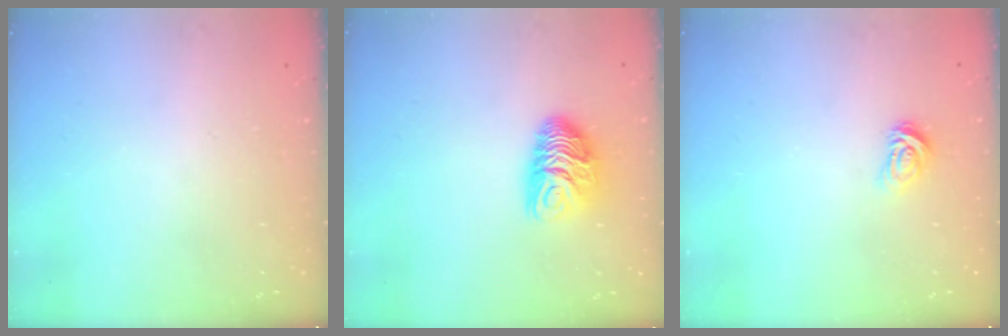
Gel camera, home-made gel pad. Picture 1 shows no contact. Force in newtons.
{"total": 8.8, "press": 8.8, "slide": 0.3}
{"total": 2.9, "press": 2.8, "slide": 0.4}